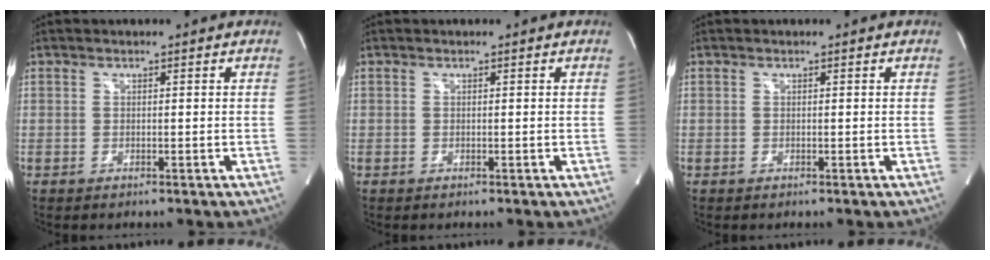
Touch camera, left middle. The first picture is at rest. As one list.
[{"total": 0.0}, {"total": 0.0}]